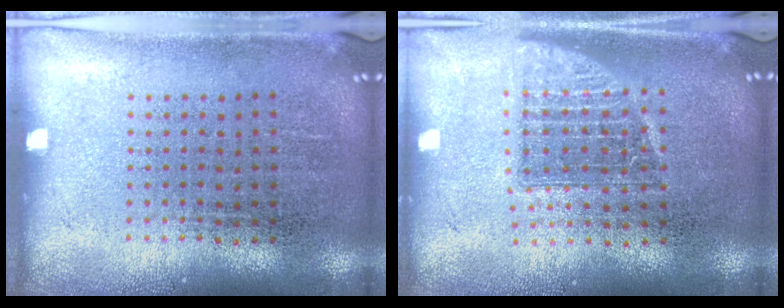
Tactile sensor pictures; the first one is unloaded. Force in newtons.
{"total": 1.4, "press": 1.1, "slide": 0.8}